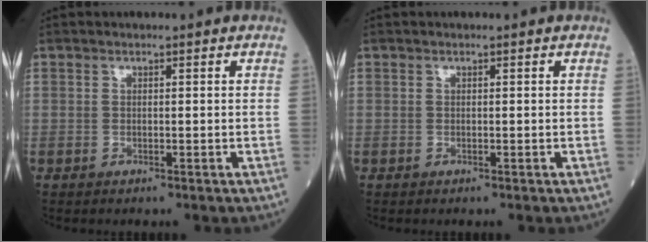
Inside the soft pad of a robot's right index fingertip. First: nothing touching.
{"total": 0.0}